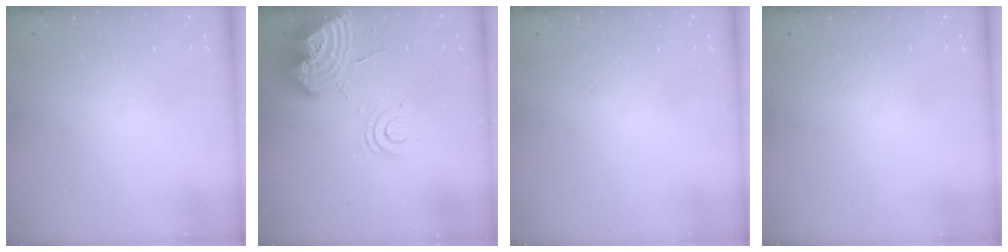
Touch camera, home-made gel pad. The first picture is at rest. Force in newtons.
{"total": 17.2, "press": 17.1, "slide": 2.0}
{"total": 0.0}
{"total": 0.0}